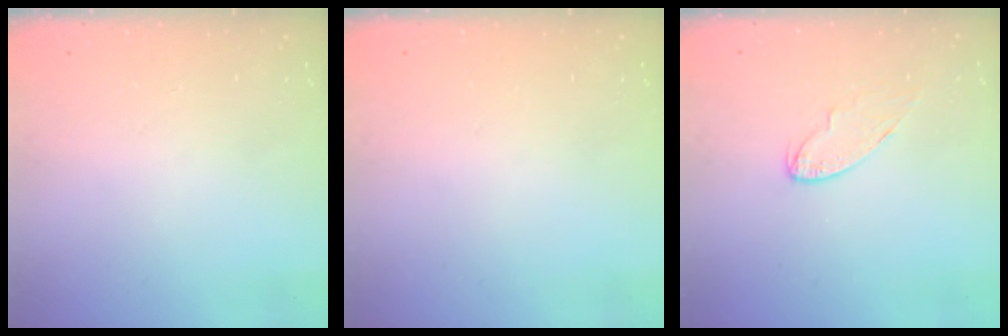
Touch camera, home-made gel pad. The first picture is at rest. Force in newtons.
{"total": 0.0}
{"total": 6.0, "press": 6.0, "slide": 0.5}